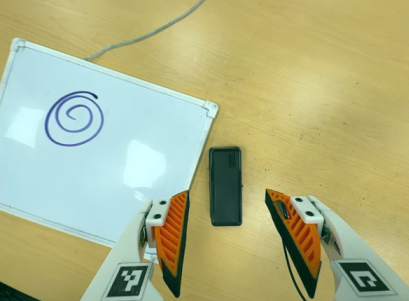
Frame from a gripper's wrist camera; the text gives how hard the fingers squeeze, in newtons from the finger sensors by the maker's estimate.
{"total": 0.0}